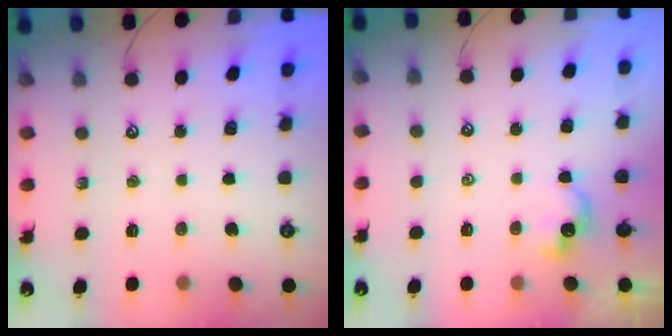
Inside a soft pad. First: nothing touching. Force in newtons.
{"total": 2.5, "press": 2.5, "slide": 0.1}